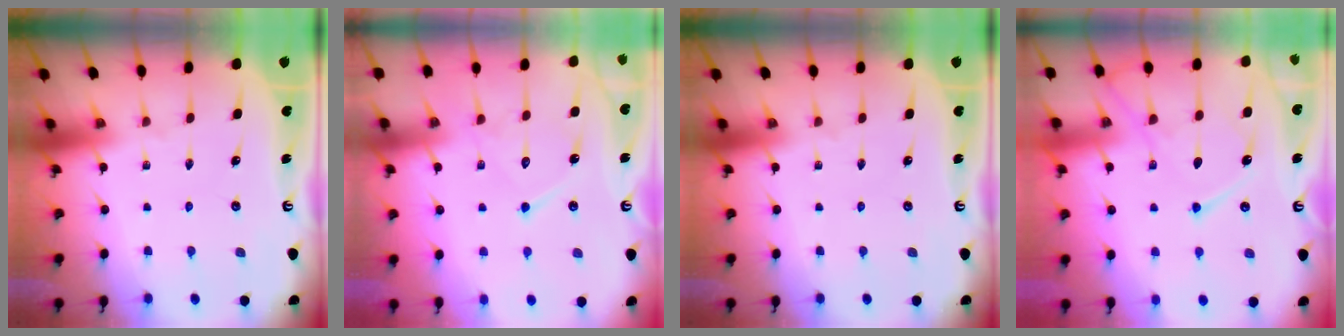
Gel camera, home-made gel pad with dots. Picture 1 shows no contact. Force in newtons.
{"total": 12.2, "press": 12.1, "slide": 1.0}
{"total": 0.0}
{"total": 11.4, "press": 11.4, "slide": 1.3}